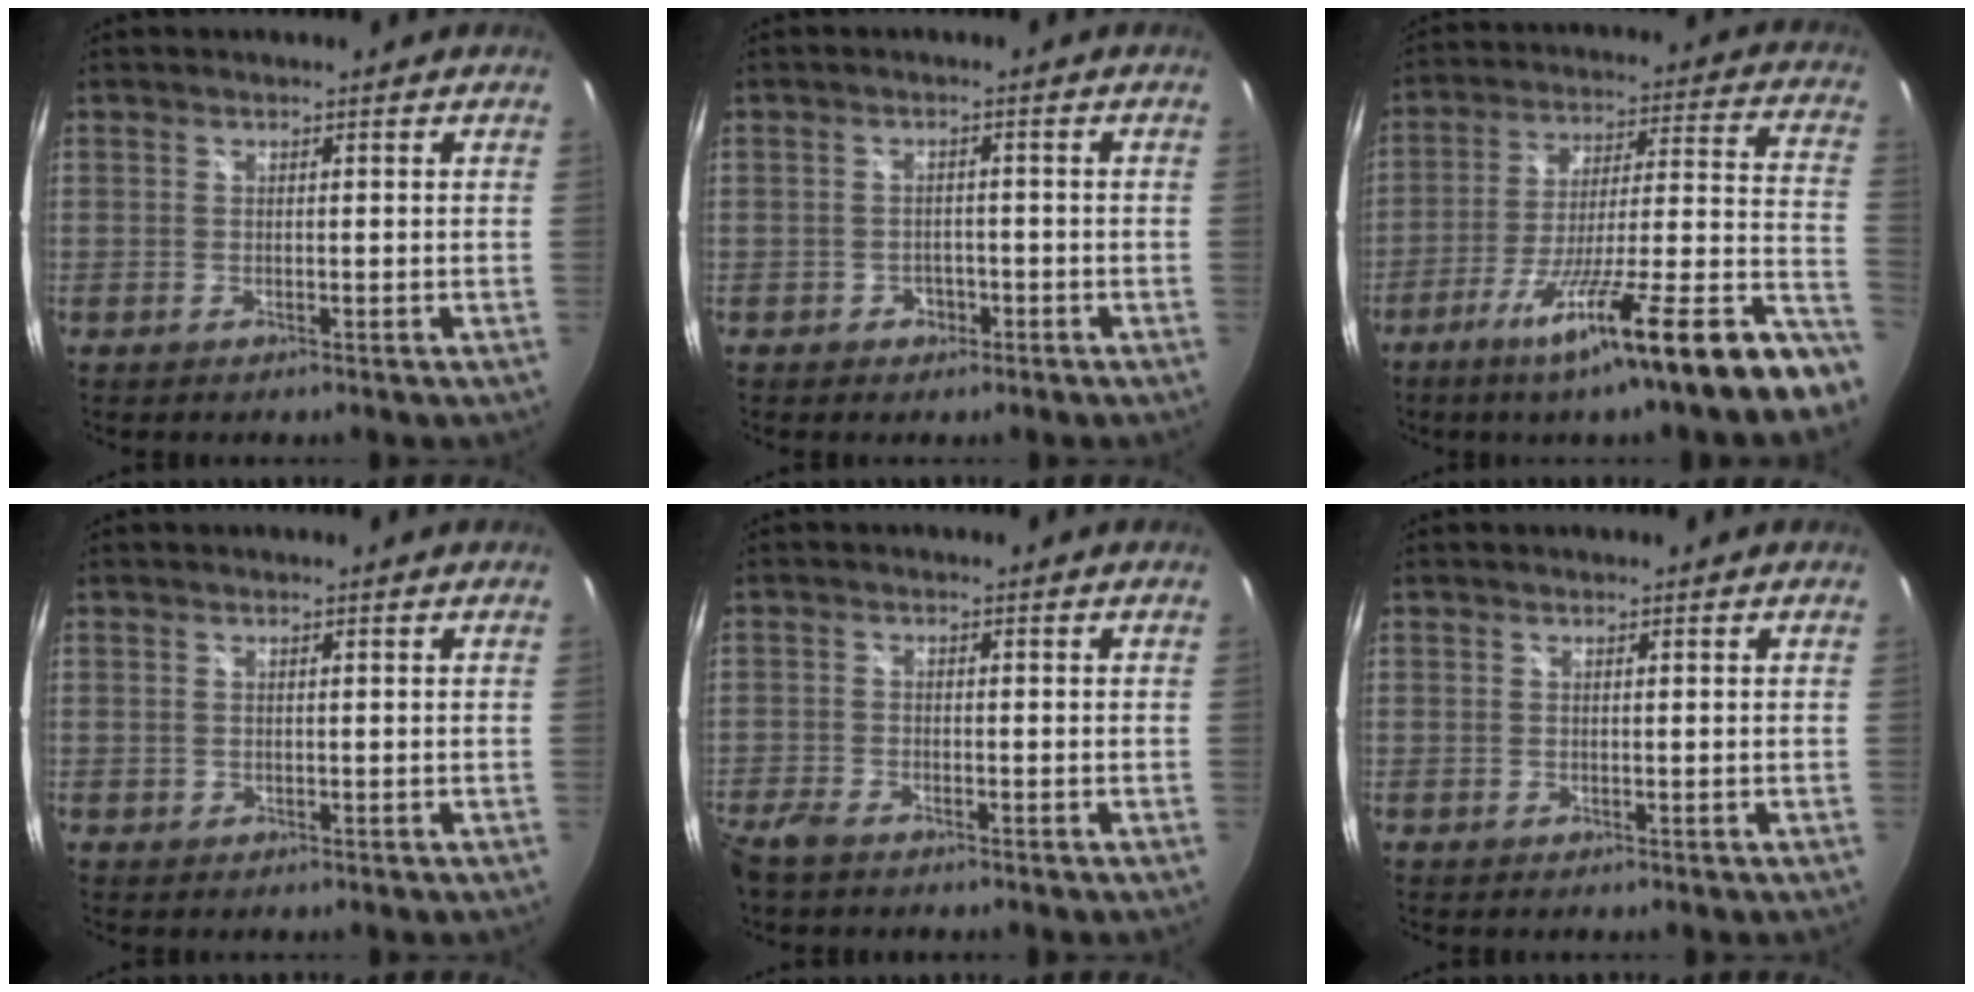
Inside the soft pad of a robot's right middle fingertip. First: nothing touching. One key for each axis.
{"total": 2.9, "fx": -1.5, "fy": 2.4, "fz": 0.6, "tx": -0.014, "ty": 0.003, "tz": -0.023}
{"total": 24.6, "fx": -17.2, "fy": -0.8, "fz": 17.6, "tx": -0.252, "ty": -0.047, "tz": -0.268}
{"total": 0.5, "fx": 0.0, "fy": 0.5, "fz": 0.1, "tx": 0.000, "ty": -0.001, "tz": 0.000}
{"total": 4.9, "fx": -3.9, "fy": 1.8, "fz": 2.3, "tx": -0.068, "ty": -0.017, "tz": -0.079}
{"total": 0.0}